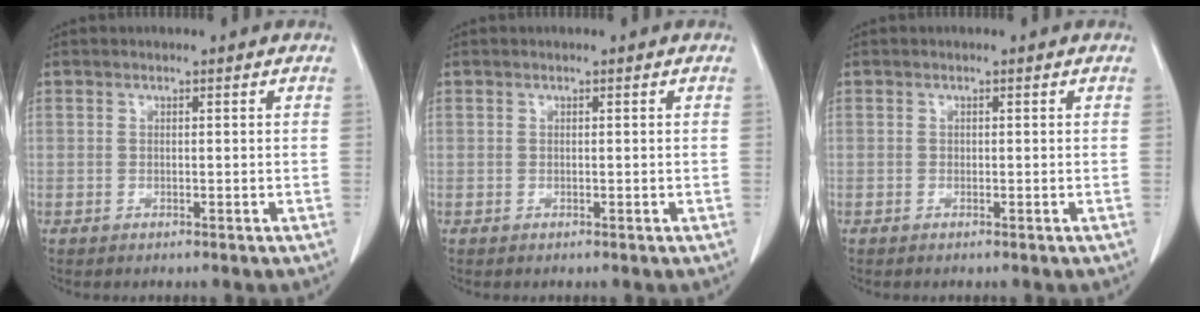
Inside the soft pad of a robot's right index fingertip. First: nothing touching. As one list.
[{"total": 0.0}, {"total": 0.0}]